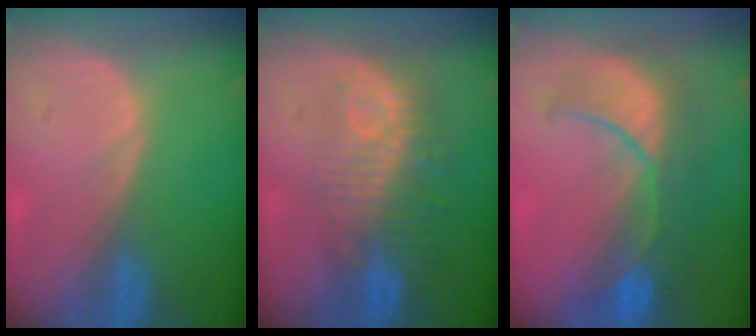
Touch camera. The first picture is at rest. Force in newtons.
{"total": 9.7, "press": 8.7, "slide": 4.2}
{"total": 9.0, "press": 8.8, "slide": 2.0}